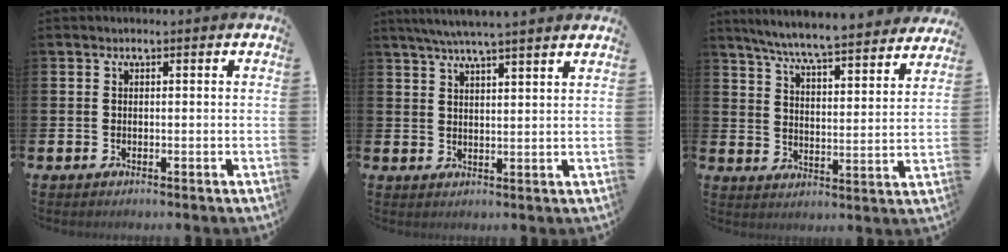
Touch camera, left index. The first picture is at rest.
{"total": 5.2, "force": [4.8, -0.5, 1.7], "torque": [-0.054, -0.013, 0.088]}
{"total": 7.0, "force": [6.7, -0.2, 2.1], "torque": [-0.069, -0.052, 0.114]}